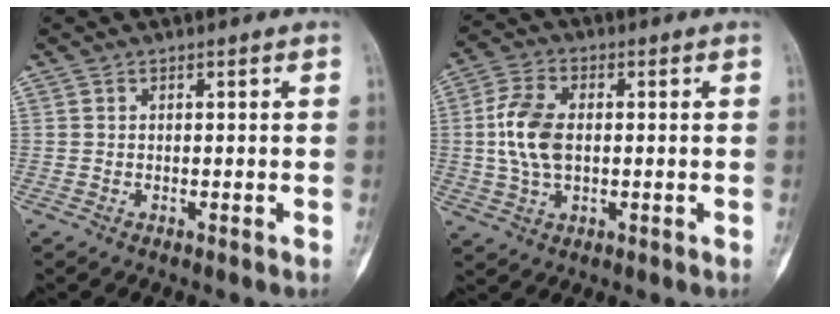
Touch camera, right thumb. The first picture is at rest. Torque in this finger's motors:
{"motor_torque": [1.36, 1.27, 0.95, -0.88, 0.32]}